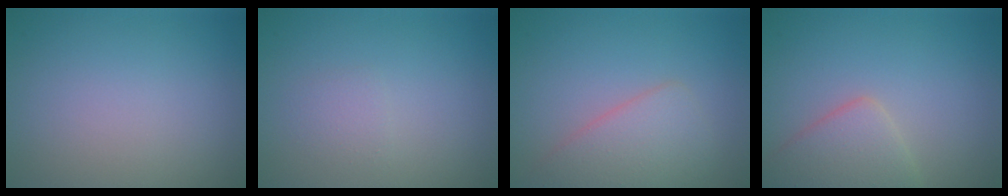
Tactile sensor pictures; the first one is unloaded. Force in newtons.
{"total": 1.1, "press": 1.0, "slide": 0.1}
{"total": 3.5, "press": 3.5, "slide": 0.1}
{"total": 3.4, "press": 3.4, "slide": 0.2}